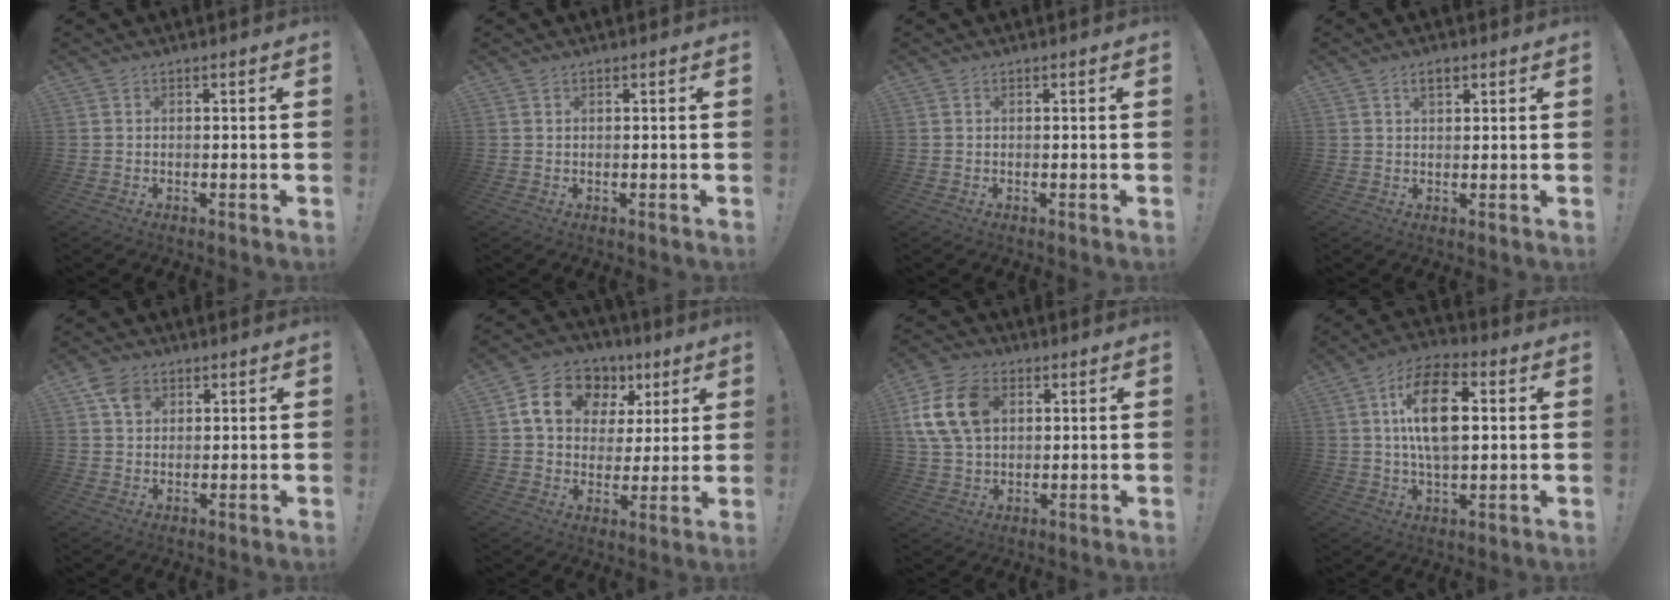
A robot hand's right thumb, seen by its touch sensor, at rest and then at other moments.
{"total": 0.0}
{"total": 0.0}
{"total": 2.8, "force": [1.6, 1.3, 1.9], "torque": [-0.025, -0.002, 0.025]}
{"total": 5.5, "force": [2.4, 4.2, 2.6], "torque": [-0.037, -0.001, 0.048]}
{"total": 15.1, "force": [6.4, 11.4, 7.5], "torque": [-0.113, -0.018, 0.124]}
{"total": 15.3, "force": [4.2, 10.8, 10.0], "torque": [-0.195, -0.001, 0.083]}
{"total": 16.7, "force": [2.9, 9.1, 13.7], "torque": [-0.234, 0.011, 0.048]}